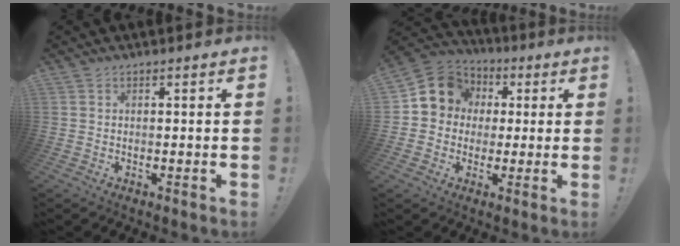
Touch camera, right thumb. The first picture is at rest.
{"total": 10.7, "force": [2.1, 9.7, 3.8], "torque": [-0.050, 0.000, 0.046]}